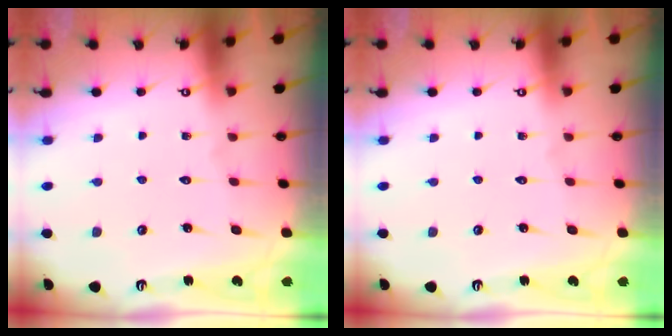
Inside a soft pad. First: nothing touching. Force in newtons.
{"total": 0.0}